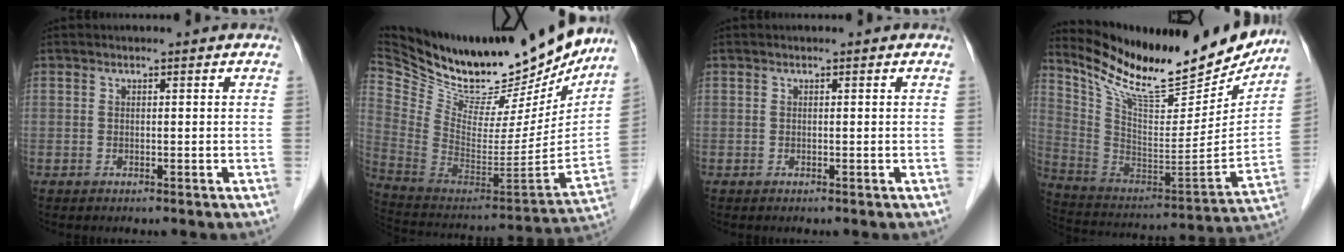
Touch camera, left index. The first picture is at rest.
{"total": 29.2, "force": [24.7, 9.0, 12.7], "torque": [-0.241, -0.043, 0.384]}
{"total": 0.0}
{"total": 25.0, "force": [21.4, 6.4, 11.3], "torque": [-0.195, -0.035, 0.329]}